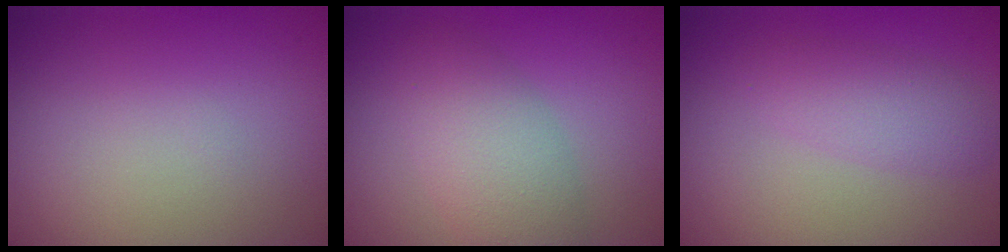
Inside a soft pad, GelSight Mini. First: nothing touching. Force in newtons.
{"total": 4.3, "press": 4.3, "slide": 0.1}
{"total": 2.7, "press": 2.7, "slide": 0.1}